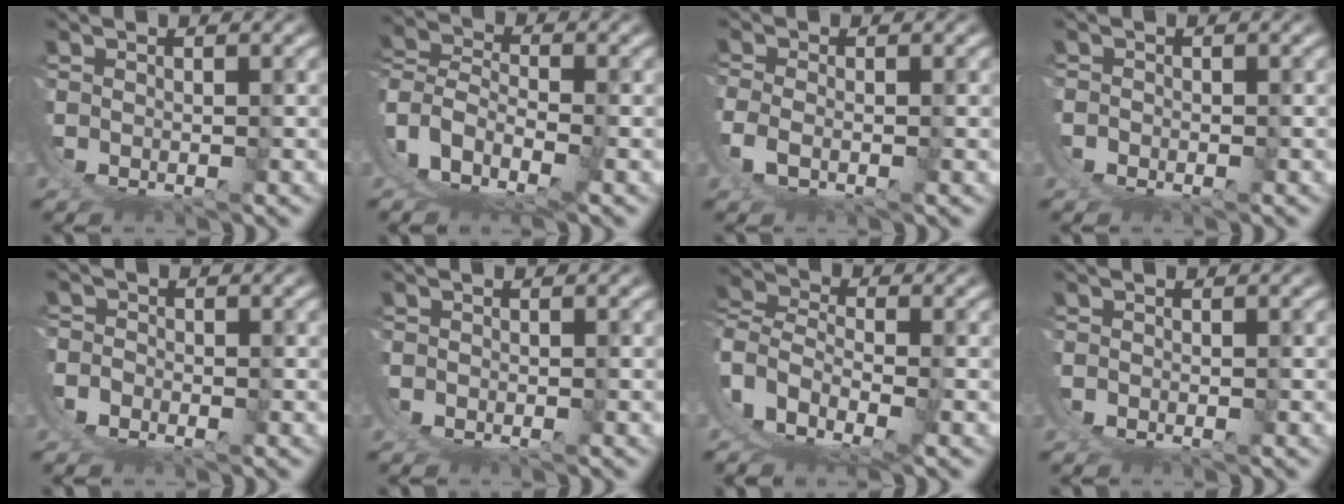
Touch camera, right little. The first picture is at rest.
{"total": 11.6, "force": [1.3, 10.1, 5.6], "torque": [-0.175, -0.044, 0.015]}
{"total": 2.2, "force": [0.6, 1.0, 1.8], "torque": [-0.062, -0.013, 0.017]}
{"total": 2.0, "force": [-0.1, 1.9, 0.5], "torque": [-0.024, -0.005, -0.005]}
{"total": 4.6, "force": [-0.2, 4.3, 1.5], "torque": [-0.056, -0.015, -0.005]}
{"total": 1.2, "force": [-0.2, 1.1, 0.4], "torque": [-0.015, -0.002, -0.005]}
{"total": 11.4, "force": [2.0, 9.6, 5.8], "torque": [-0.163, -0.032, 0.024]}
{"total": 1.0, "force": [-0.2, 0.9, 0.4], "torque": [-0.013, -0.002, -0.004]}